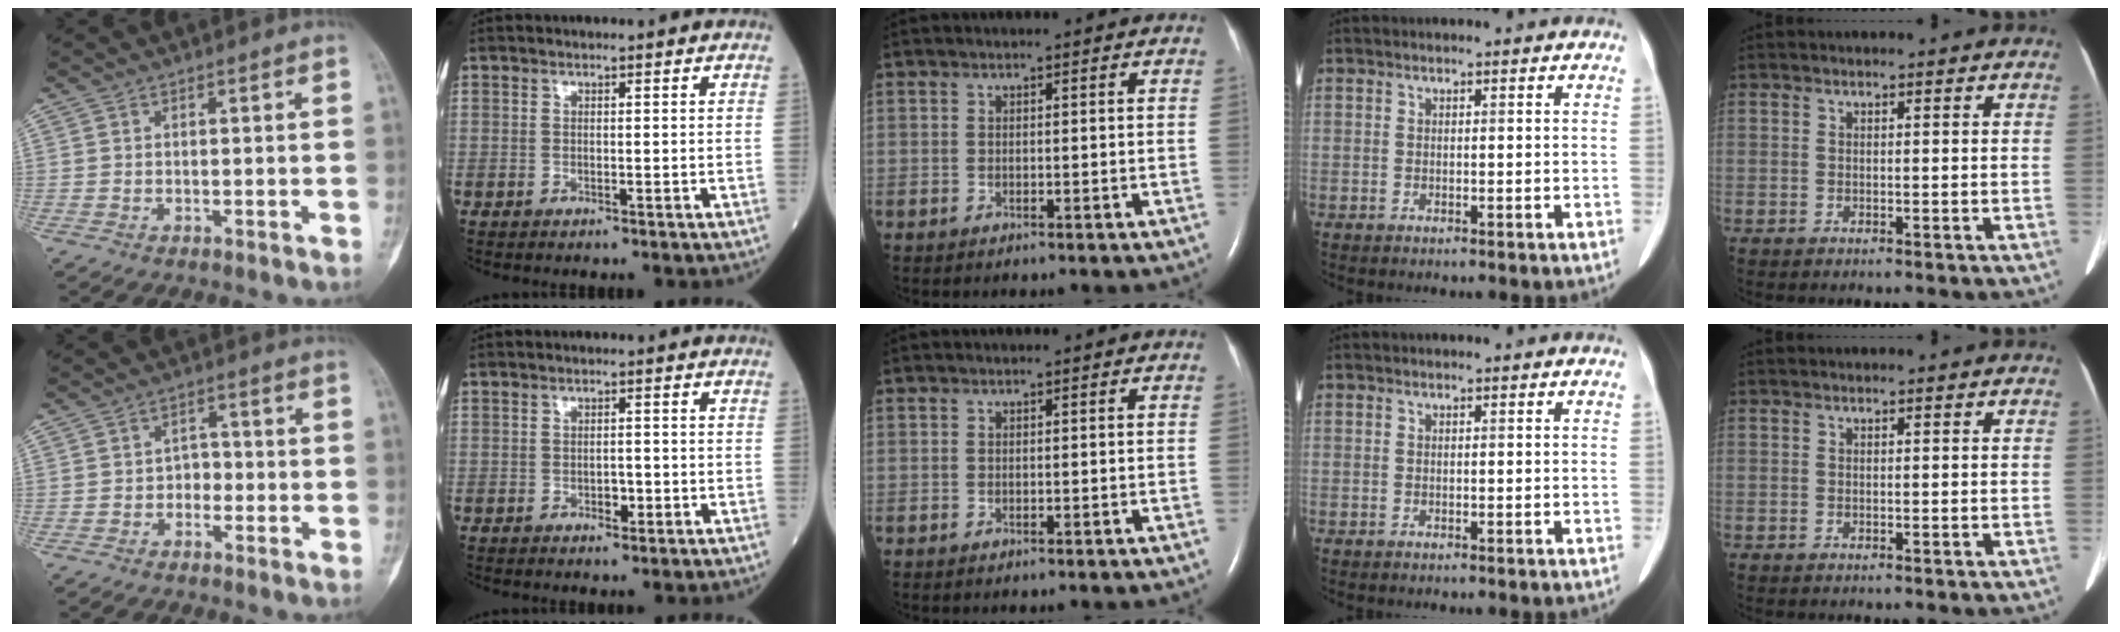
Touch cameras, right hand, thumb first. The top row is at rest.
{"thumb": {"total": 4.0, "force": [-1.5, 3.2, 2.0], "torque": [0.003, 0.022, -0.035]}, "index": {"total": 2.7, "force": [-1.0, 1.3, 2.1], "torque": [-0.030, 0.005, -0.009]}}